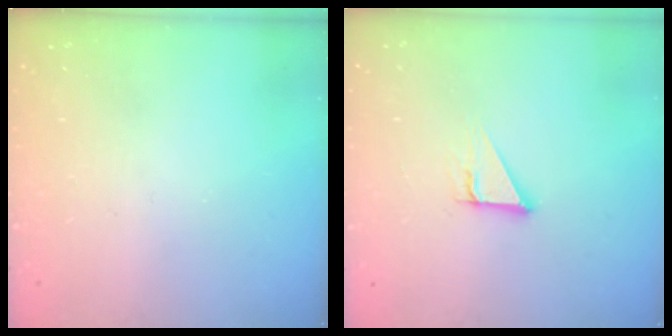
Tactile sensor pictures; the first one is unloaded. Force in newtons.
{"total": 4.0, "press": 4.0, "slide": 0.2}